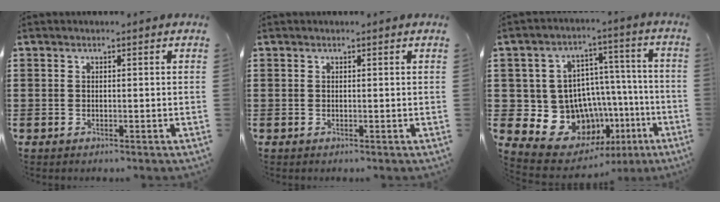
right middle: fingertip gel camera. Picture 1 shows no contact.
{"total": 0.0}
{"total": 12.6, "force": [-5.0, 10.5, 4.9], "torque": [-0.109, 0.014, -0.080]}